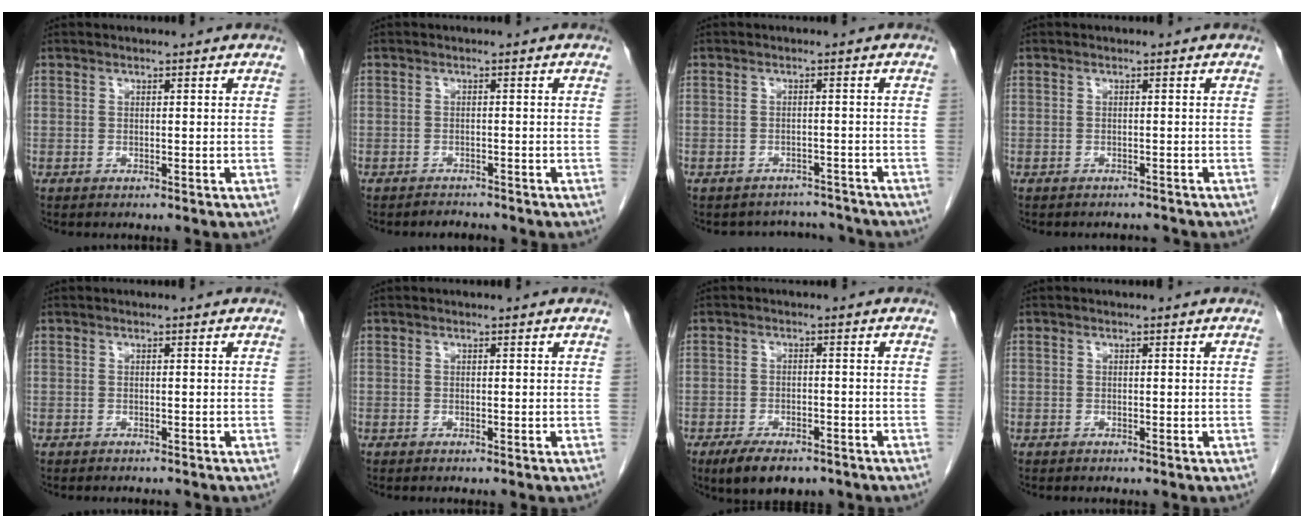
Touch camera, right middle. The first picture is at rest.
{"total": 1.4, "force": [-1.3, 0.3, -0.3], "torque": [0.001, -0.005, -0.019]}
{"total": 5.2, "force": [-4.9, 1.7, -0.8], "torque": [0.013, 0.019, -0.060]}
{"total": 1.6, "force": [-1.6, 0.2, -0.2], "torque": [0.004, -0.005, -0.020]}
{"total": 1.0, "force": [-1.0, 0.2, 0.1], "torque": [-0.006, -0.003, -0.013]}
{"total": 0.0}
{"total": 7.4, "force": [-5.3, 3.1, 4.1], "torque": [-0.066, -0.005, -0.081]}
{"total": 0.0}